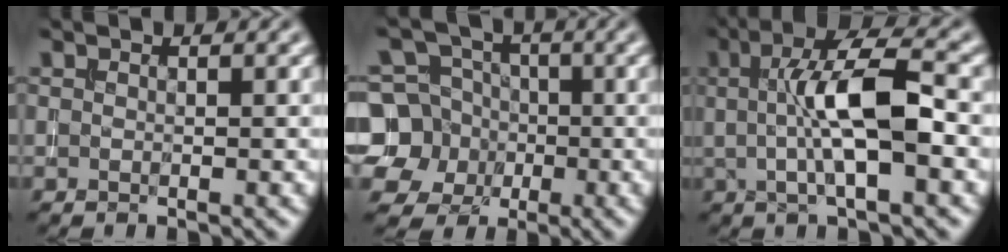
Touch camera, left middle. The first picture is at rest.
{"total": 8.0, "force": [-0.9, 7.6, 2.5], "torque": [-0.053, 0.023, -0.054]}
{"total": 7.5, "force": [0.5, 2.0, 7.2], "torque": [-0.117, 0.005, 0.005]}